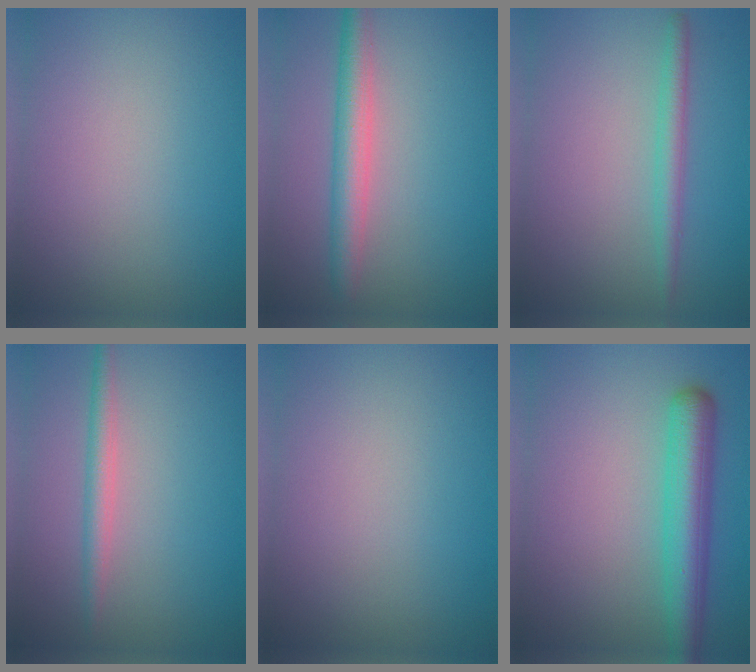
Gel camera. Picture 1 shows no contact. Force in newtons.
{"total": 3.8, "press": 3.8, "slide": 0.1}
{"total": 2.1, "press": 2.1, "slide": 0.2}
{"total": 2.2, "press": 2.2, "slide": 0.0}
{"total": 0.0}
{"total": 5.3, "press": 5.3, "slide": 0.2}